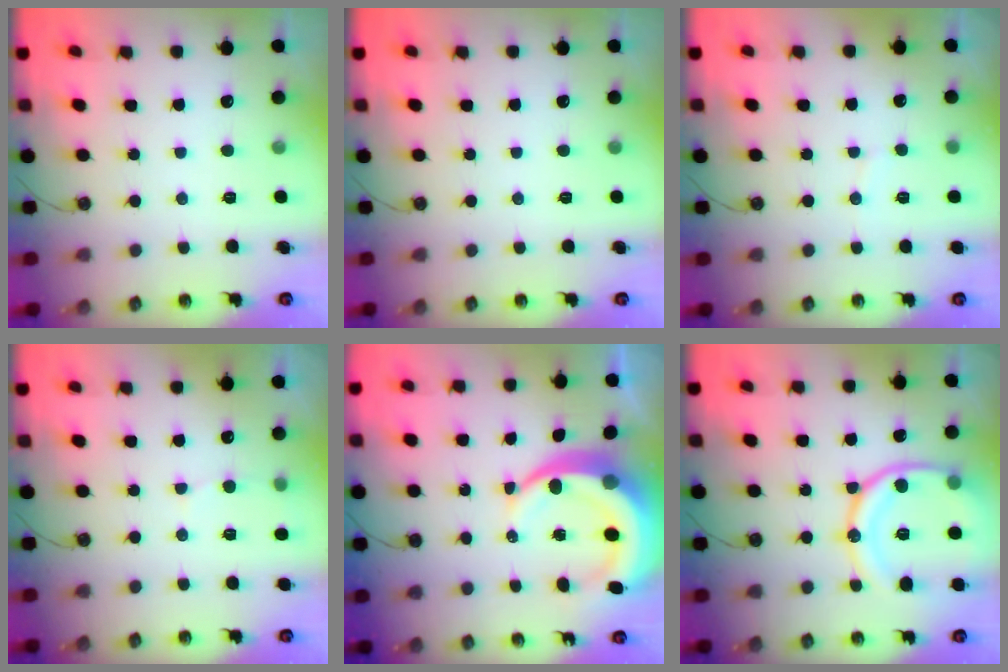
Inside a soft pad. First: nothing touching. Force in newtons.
{"total": 0.0}
{"total": 2.5, "press": 2.5, "slide": 0.2}
{"total": 4.3, "press": 4.2, "slide": 0.9}
{"total": 12.7, "press": 12.6, "slide": 1.5}
{"total": 17.4, "press": 17.3, "slide": 1.6}